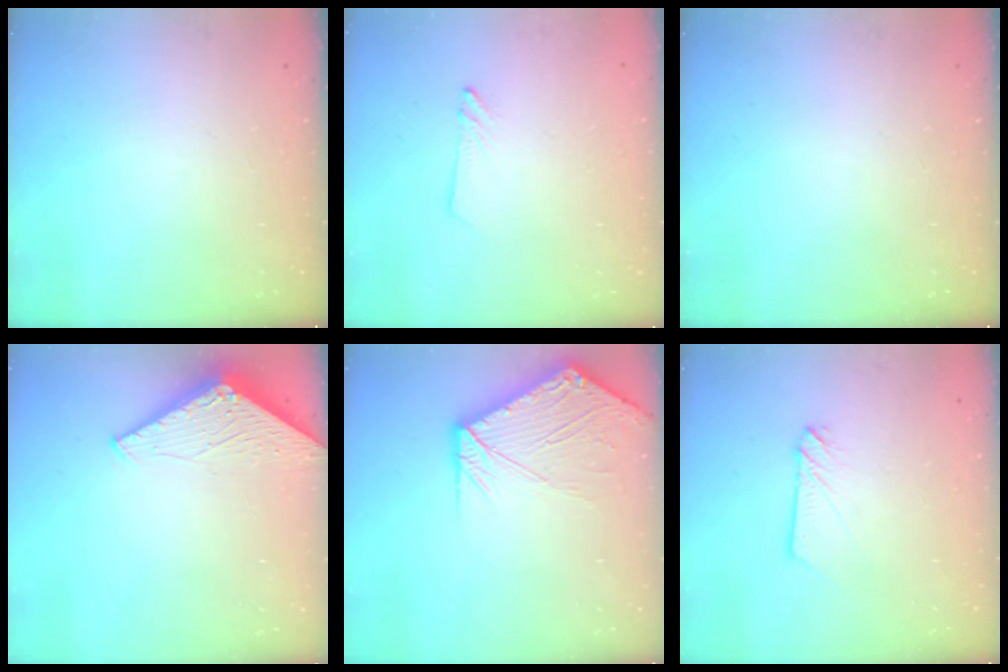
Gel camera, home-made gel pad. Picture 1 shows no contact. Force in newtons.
{"total": 1.5, "press": 1.5, "slide": 0.1}
{"total": 0.0}
{"total": 2.9, "press": 2.9, "slide": 0.2}
{"total": 11.5, "press": 11.4, "slide": 1.3}
{"total": 2.3, "press": 2.3, "slide": 0.2}